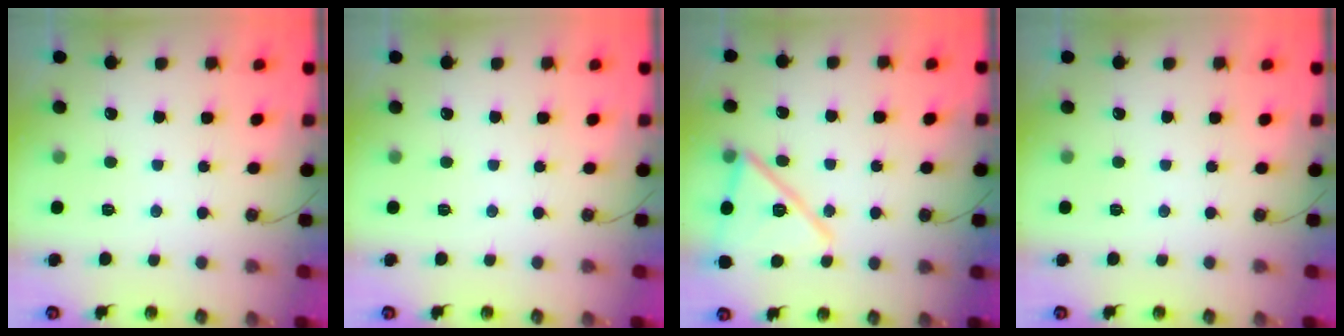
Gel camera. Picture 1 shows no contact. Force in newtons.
{"total": 0.0}
{"total": 16.4, "press": 15.9, "slide": 4.1}
{"total": 0.0}